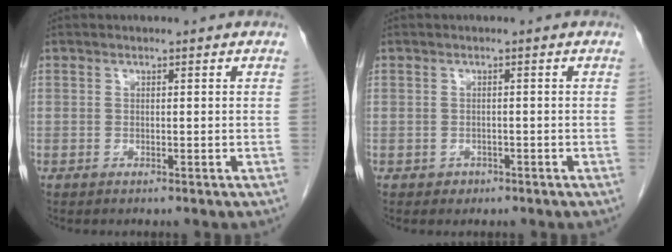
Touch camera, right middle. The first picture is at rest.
{"total": 1.0, "force": [-0.5, 0.8, 0.1], "torque": [-0.001, 0.003, -0.005]}